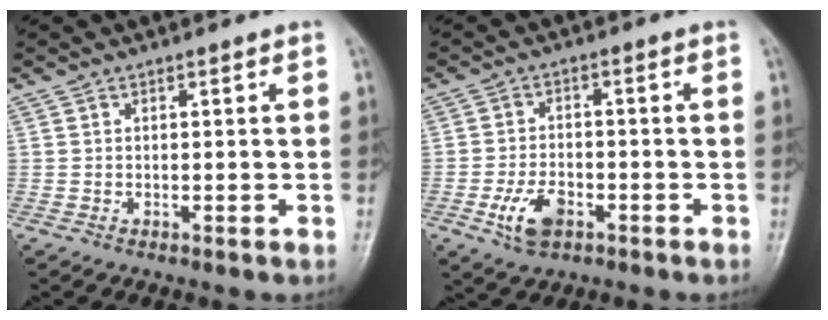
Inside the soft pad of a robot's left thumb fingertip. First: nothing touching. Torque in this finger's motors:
{"motor_torque": [0.39, 0.54, 0.91, 0.40, 0.07]}